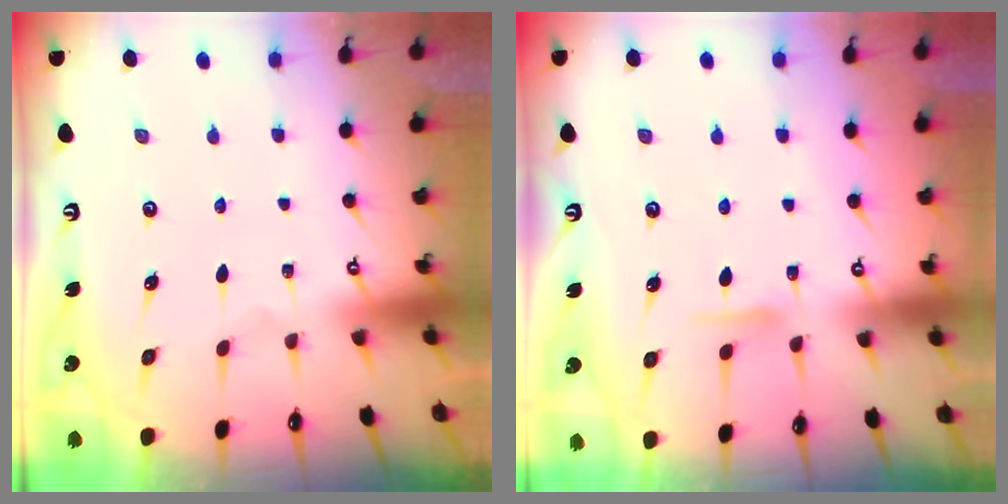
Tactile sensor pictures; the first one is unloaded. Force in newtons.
{"total": 6.7, "press": 6.7, "slide": 0.7}